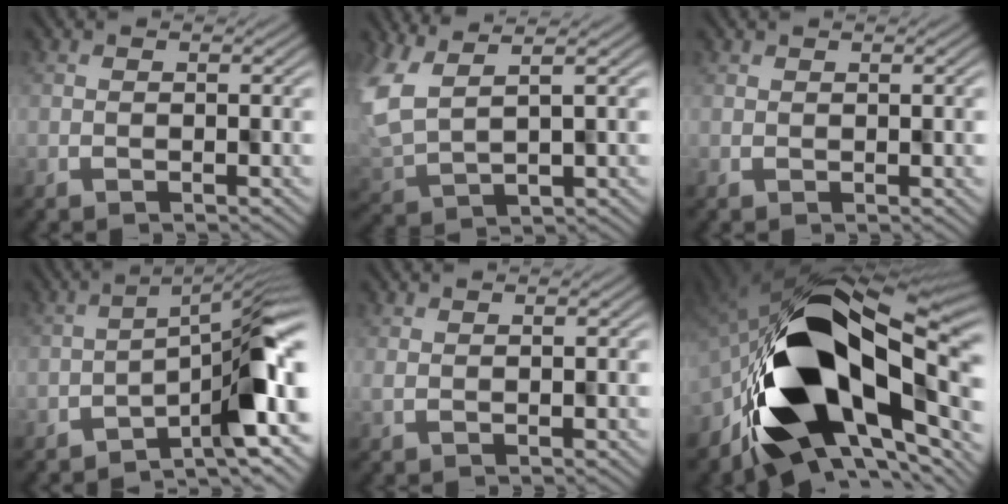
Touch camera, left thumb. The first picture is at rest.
{"total": 9.5, "force": [4.3, 5.1, 6.7], "torque": [-0.184, -0.010, 0.108]}
{"total": 0.5, "force": [0.5, 0.2, 0.0], "torque": [0.001, -0.001, 0.009]}
{"total": 7.0, "force": [-2.1, 1.5, 6.5], "torque": [-0.083, 0.014, -0.038]}
{"total": 1.1, "force": [1.0, -0.1, 0.2], "torque": [-0.006, 0.000, 0.014]}
{"total": 19.0, "force": [-2.4, 11.2, 15.1], "torque": [-0.303, -0.024, -0.029]}